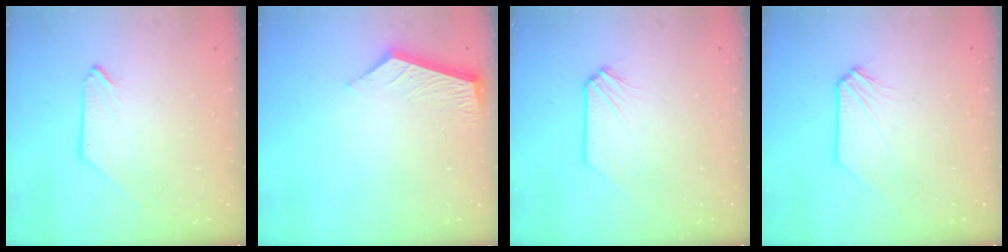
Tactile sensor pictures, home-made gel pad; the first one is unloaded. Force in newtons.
{"total": 6.5, "press": 6.5, "slide": 0.6}
{"total": 0.0}
{"total": 0.0}